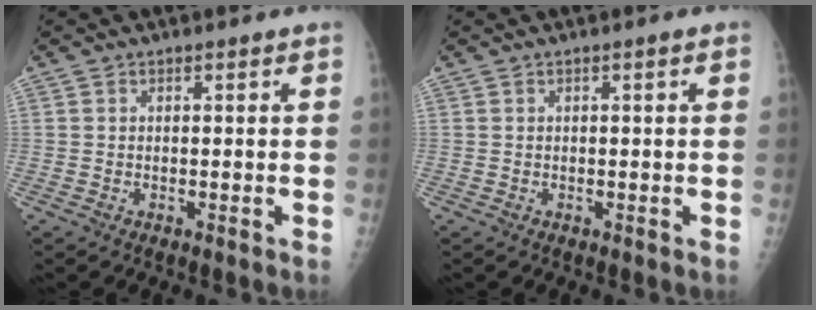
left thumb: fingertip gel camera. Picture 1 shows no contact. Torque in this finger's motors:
{"motor_torque": [-0.15, -0.04, -0.16, -0.05, 0.00]}